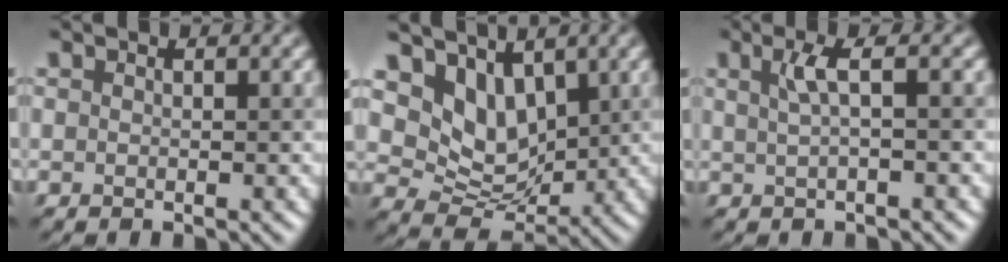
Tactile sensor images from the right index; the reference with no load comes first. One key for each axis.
{"total": 4.7, "fx": 2.5, "fy": 3.4, "fz": 2.1, "tx": -0.054, "ty": -0.018, "tz": 0.044}
{"total": 2.0, "fx": 0.6, "fy": 0.5, "fz": 1.8, "tx": -0.040, "ty": 0.006, "tz": 0.012}